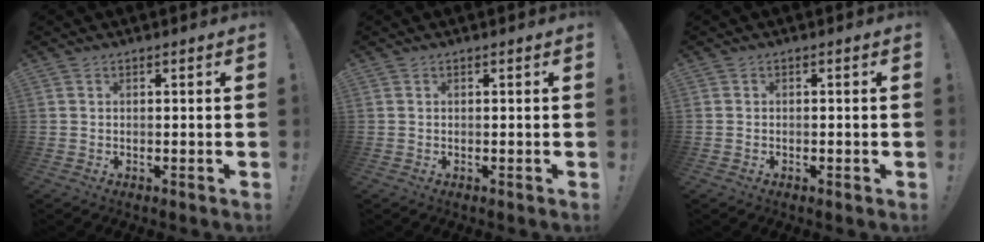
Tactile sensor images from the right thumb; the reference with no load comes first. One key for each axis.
{"total": 0.0}
{"total": 0.7, "fx": -0.6, "fy": 0.3, "fz": 0.3, "tx": -0.010, "ty": 0.003, "tz": -0.009}